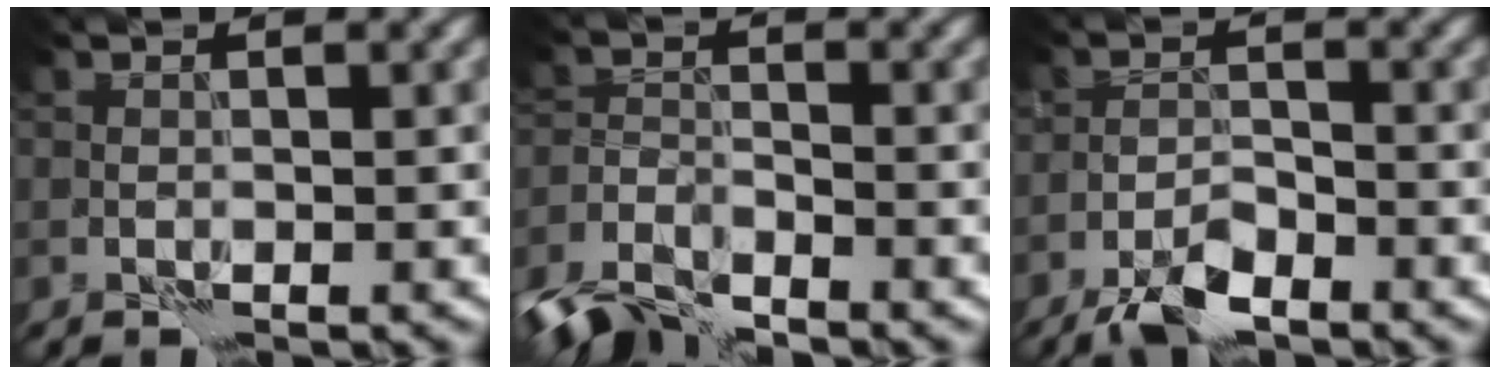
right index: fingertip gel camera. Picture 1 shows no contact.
{"total": 5.3, "force": [-4.5, 1.8, 2.1], "torque": [-0.042, -0.010, -0.097]}
{"total": 4.2, "force": [-3.2, 1.5, 2.2], "torque": [-0.042, 0.000, -0.066]}